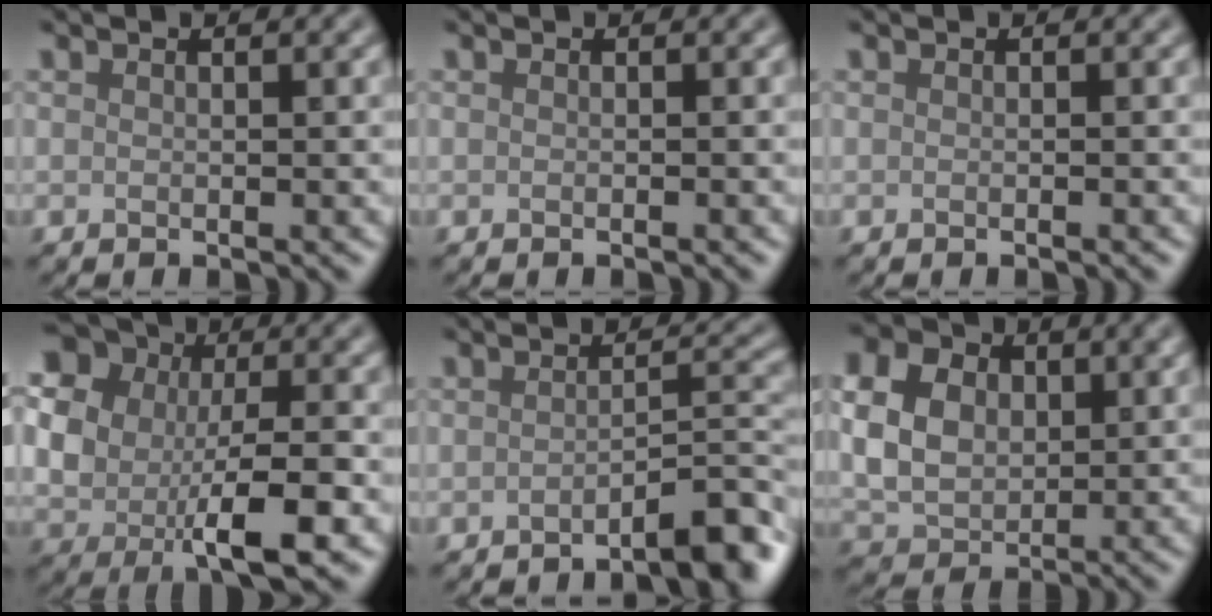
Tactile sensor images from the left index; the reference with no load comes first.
{"total": 0.0}
{"total": 0.0}
{"total": 11.4, "force": [-1.2, 7.6, 8.4], "torque": [-0.148, -0.011, -0.015]}
{"total": 4.2, "force": [-2.9, 0.6, 3.0], "torque": [-0.034, 0.016, -0.048]}
{"total": 8.0, "force": [1.7, 6.2, 4.9], "torque": [-0.123, 0.015, 0.027]}